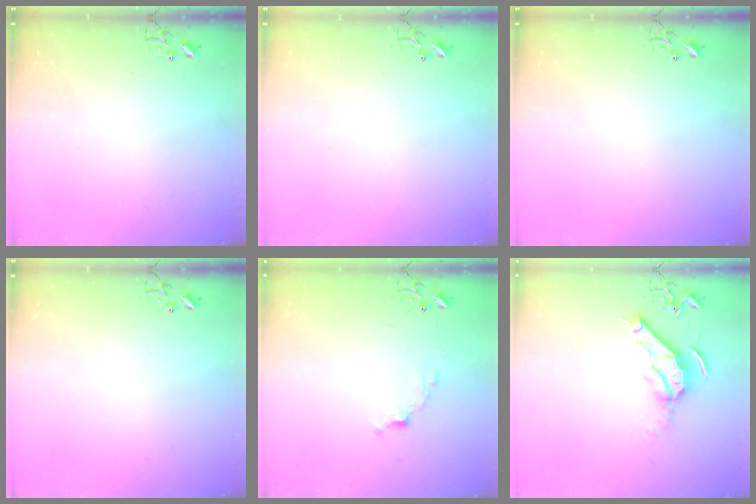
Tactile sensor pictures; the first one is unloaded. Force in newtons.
{"total": 0.0}
{"total": 0.0}
{"total": 0.0}
{"total": 6.7, "press": 6.7, "slide": 0.9}
{"total": 10.3, "press": 10.2, "slide": 1.3}